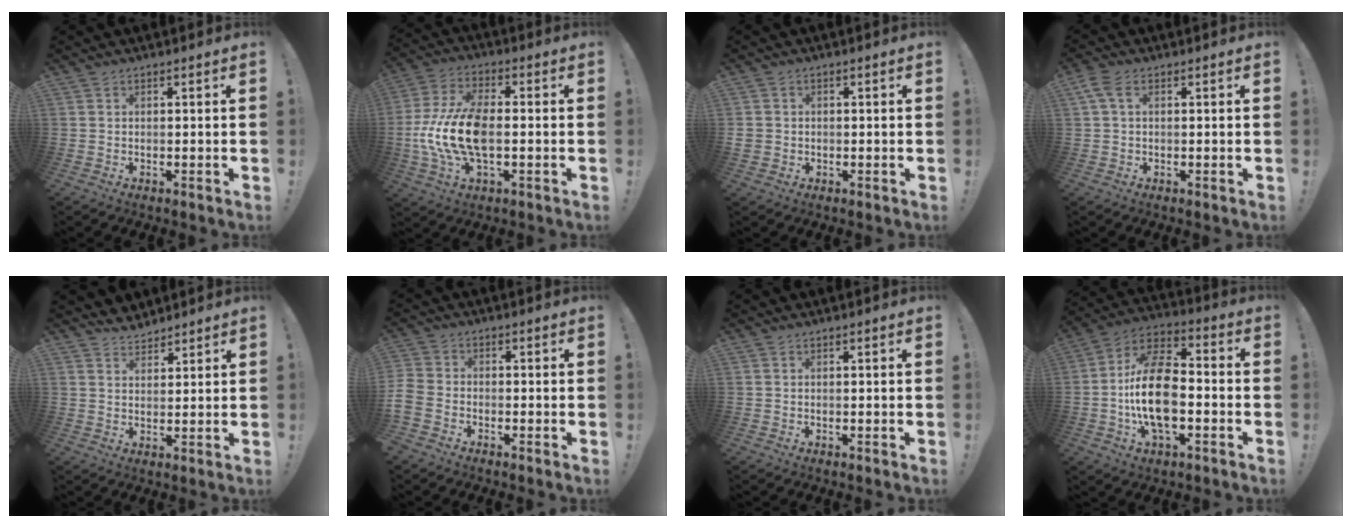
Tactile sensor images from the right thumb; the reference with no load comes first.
{"total": 15.6, "force": [-2.5, 7.7, 13.3], "torque": [-0.276, 0.007, -0.040]}
{"total": 2.3, "force": [-0.1, 2.2, 0.7], "torque": [-0.004, 0.000, -0.001]}
{"total": 4.1, "force": [1.2, 2.3, 3.2], "torque": [-0.069, 0.002, 0.022]}
{"total": 4.9, "force": [4.6, 1.7, 0.5], "torque": [0.001, -0.031, 0.084]}
{"total": 5.0, "force": [-2.9, 3.3, 2.3], "torque": [-0.057, 0.007, -0.054]}
{"total": 0.0}
{"total": 17.9, "force": [-3.0, 9.7, 14.7], "torque": [-0.285, 0.013, -0.053]}